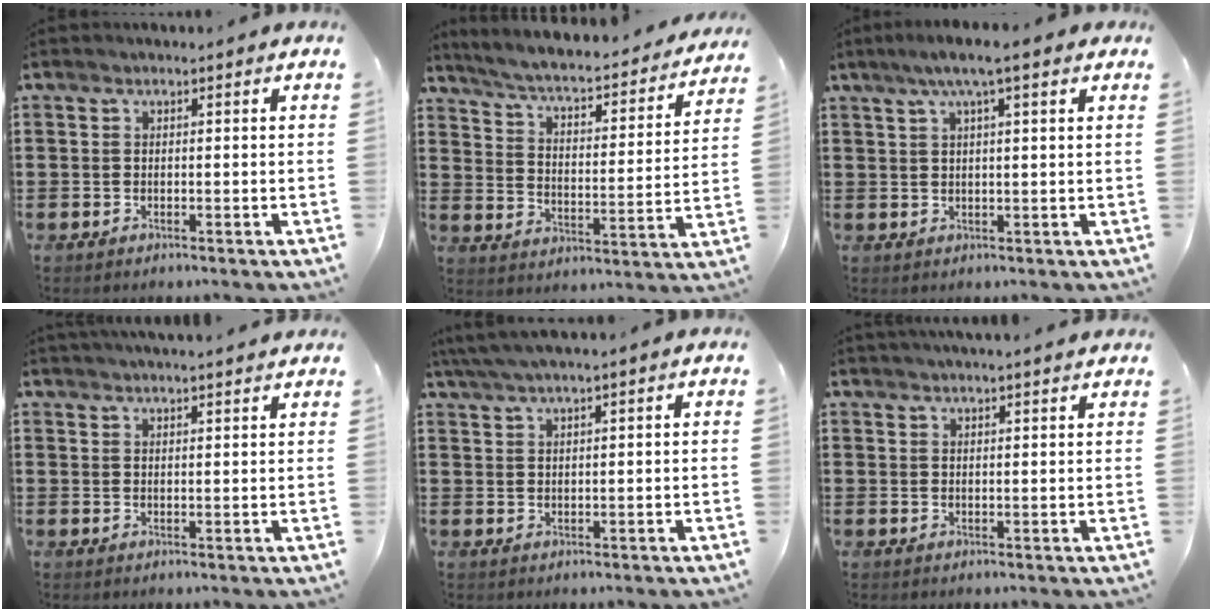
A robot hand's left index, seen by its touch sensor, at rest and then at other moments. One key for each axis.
{"total": 4.5, "fx": 4.1, "fy": -0.1, "fz": 1.8, "tx": -0.057, "ty": -0.039, "tz": 0.061}
{"total": 5.1, "fx": 3.0, "fy": 0.3, "fz": 4.1, "tx": -0.085, "ty": 0.008, "tz": 0.051}
{"total": 2.4, "fx": 2.4, "fy": -0.2, "fz": 0.3, "tx": -0.012, "ty": -0.005, "tz": 0.045}
{"total": 3.0, "fx": 2.5, "fy": -0.1, "fz": 1.7, "tx": -0.039, "ty": 0.001, "tz": 0.046}
{"total": 2.1, "fx": 2.1, "fy": -0.3, "fz": 0.3, "tx": -0.012, "ty": -0.003, "tz": 0.039}